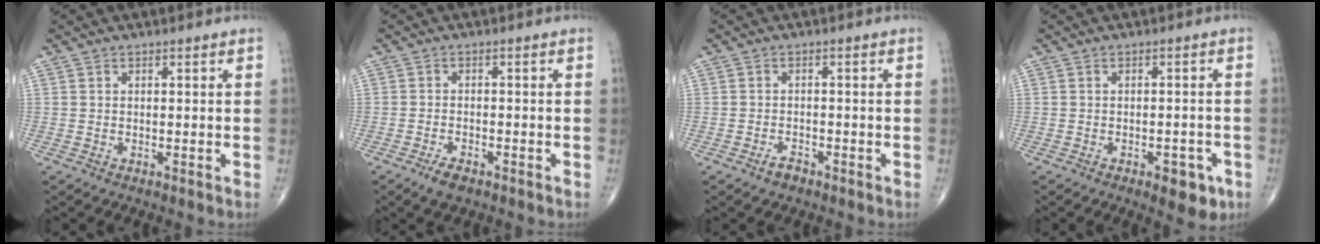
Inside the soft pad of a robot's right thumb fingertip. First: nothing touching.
{"total": 3.2, "force": [-2.2, 1.4, 1.9], "torque": [-0.034, 0.006, -0.037]}
{"total": 2.1, "force": [-1.5, 1.1, 0.9], "torque": [-0.016, 0.007, -0.026]}
{"total": 5.4, "force": [-2.7, 2.7, 3.9], "torque": [-0.030, 0.010, -0.028]}